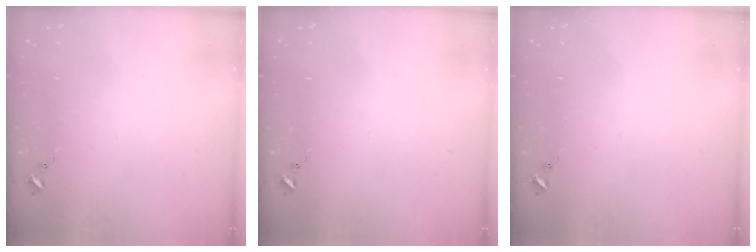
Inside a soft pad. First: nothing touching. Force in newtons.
{"total": 0.0}
{"total": 0.0}